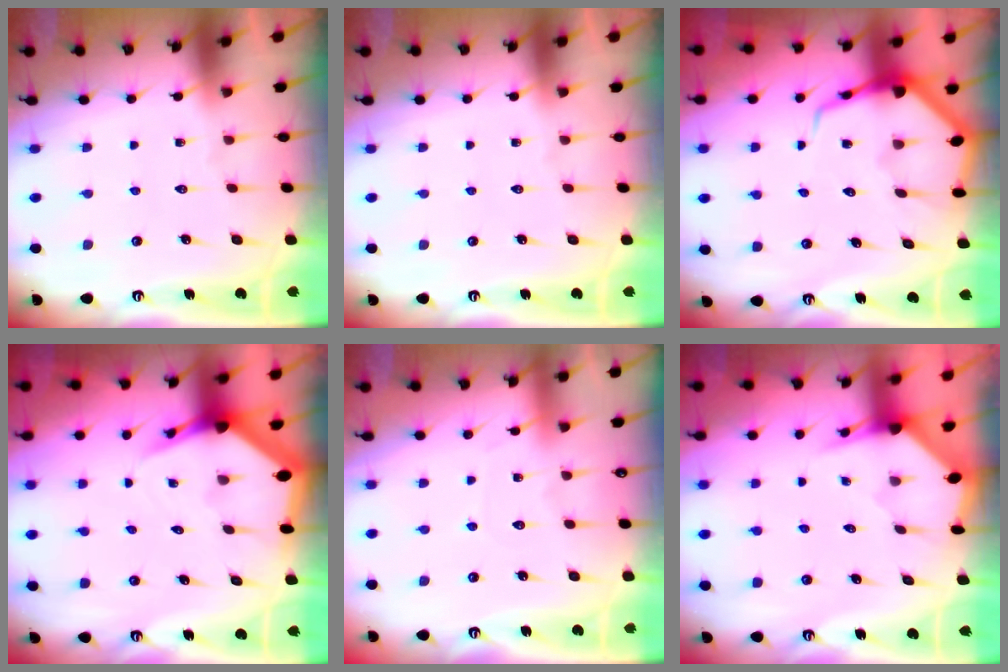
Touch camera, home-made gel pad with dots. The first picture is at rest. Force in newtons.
{"total": 0.0}
{"total": 7.8, "press": 7.7, "slide": 0.8}
{"total": 5.0, "press": 4.9, "slide": 0.8}
{"total": 2.9, "press": 2.9, "slide": 0.4}
{"total": 3.3, "press": 3.3, "slide": 0.3}